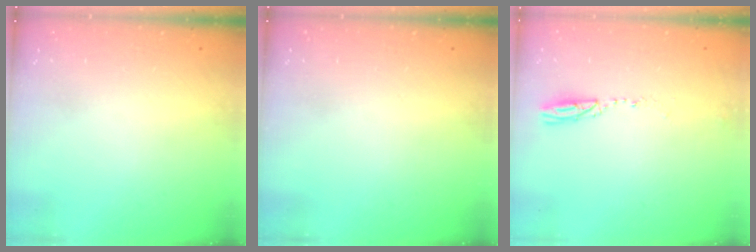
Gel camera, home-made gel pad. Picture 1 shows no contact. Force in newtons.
{"total": 0.0}
{"total": 3.3, "press": 3.2, "slide": 0.8}